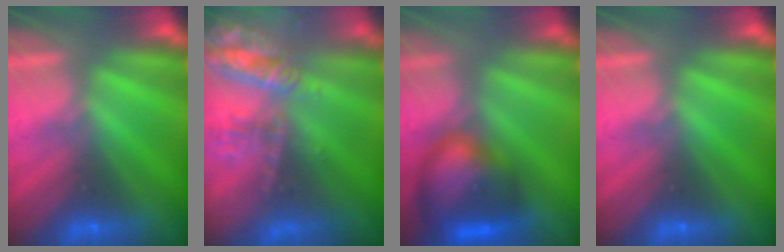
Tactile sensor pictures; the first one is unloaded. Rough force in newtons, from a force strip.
{"total": 9.8}
{"total": 7.7}
{"total": 0.0}